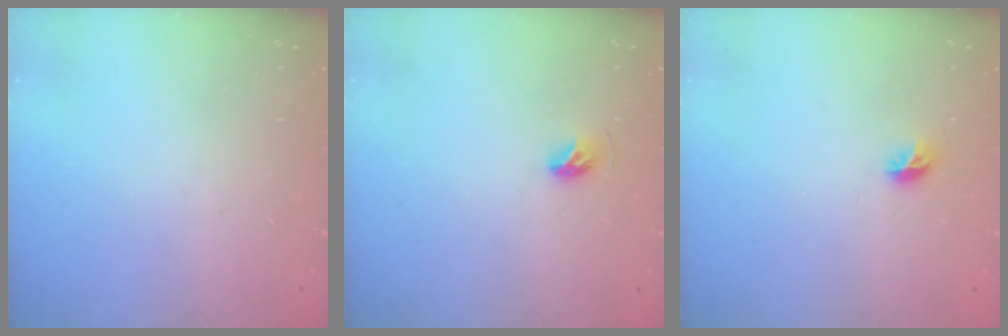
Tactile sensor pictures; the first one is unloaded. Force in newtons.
{"total": 4.9, "press": 4.8, "slide": 1.1}
{"total": 5.4, "press": 5.2, "slide": 1.4}